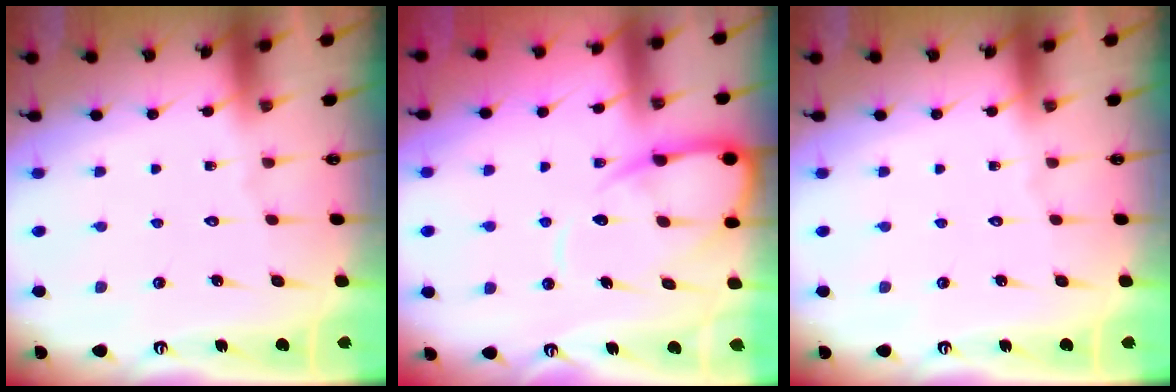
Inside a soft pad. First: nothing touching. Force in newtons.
{"total": 10.6, "press": 10.5, "slide": 0.9}
{"total": 0.0}